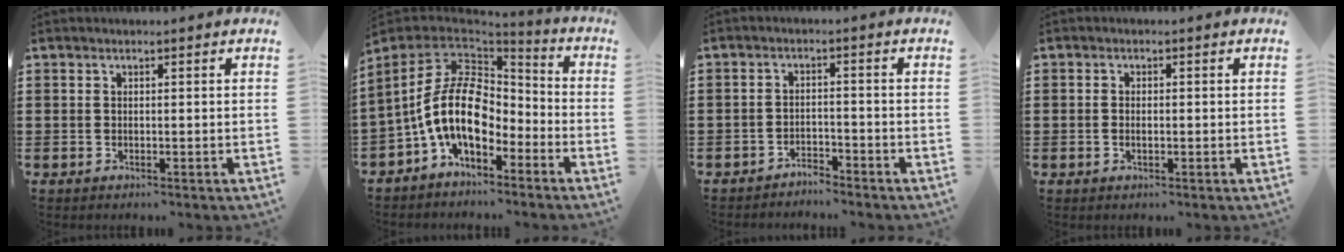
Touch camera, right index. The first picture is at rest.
{"total": 13.9, "force": [-2.8, 8.4, 10.8], "torque": [-0.254, 0.010, -0.063]}
{"total": 2.7, "force": [-2.7, 0.1, -0.1], "torque": [-0.008, -0.001, -0.058]}
{"total": 1.2, "force": [-0.3, 0.4, 1.1], "torque": [-0.021, 0.000, -0.004]}